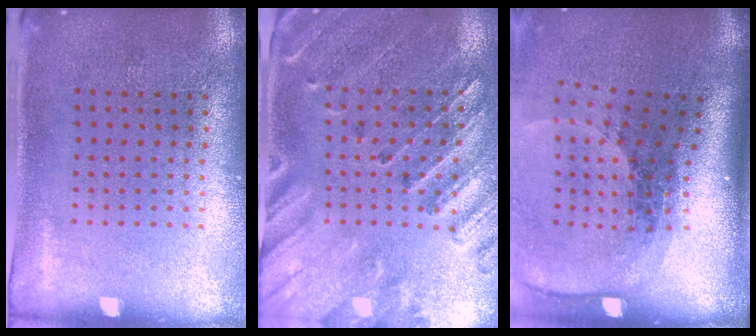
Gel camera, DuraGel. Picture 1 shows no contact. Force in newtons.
{"total": 2.6, "press": 2.4, "slide": 1.1}
{"total": 2.4, "press": 1.7, "slide": 1.7}